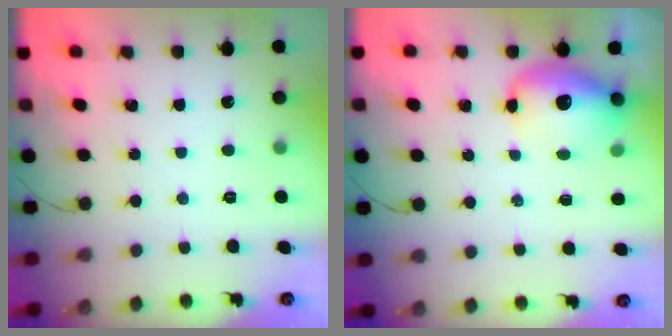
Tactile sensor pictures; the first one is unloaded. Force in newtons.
{"total": 11.4, "press": 11.1, "slide": 2.5}